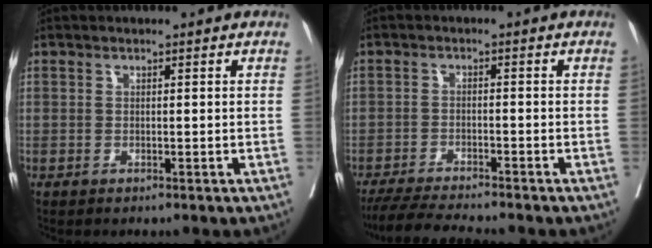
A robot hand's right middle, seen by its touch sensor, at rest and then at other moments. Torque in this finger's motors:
{"motor_torque": [0.57, -0.68, 0.08, 0.04]}